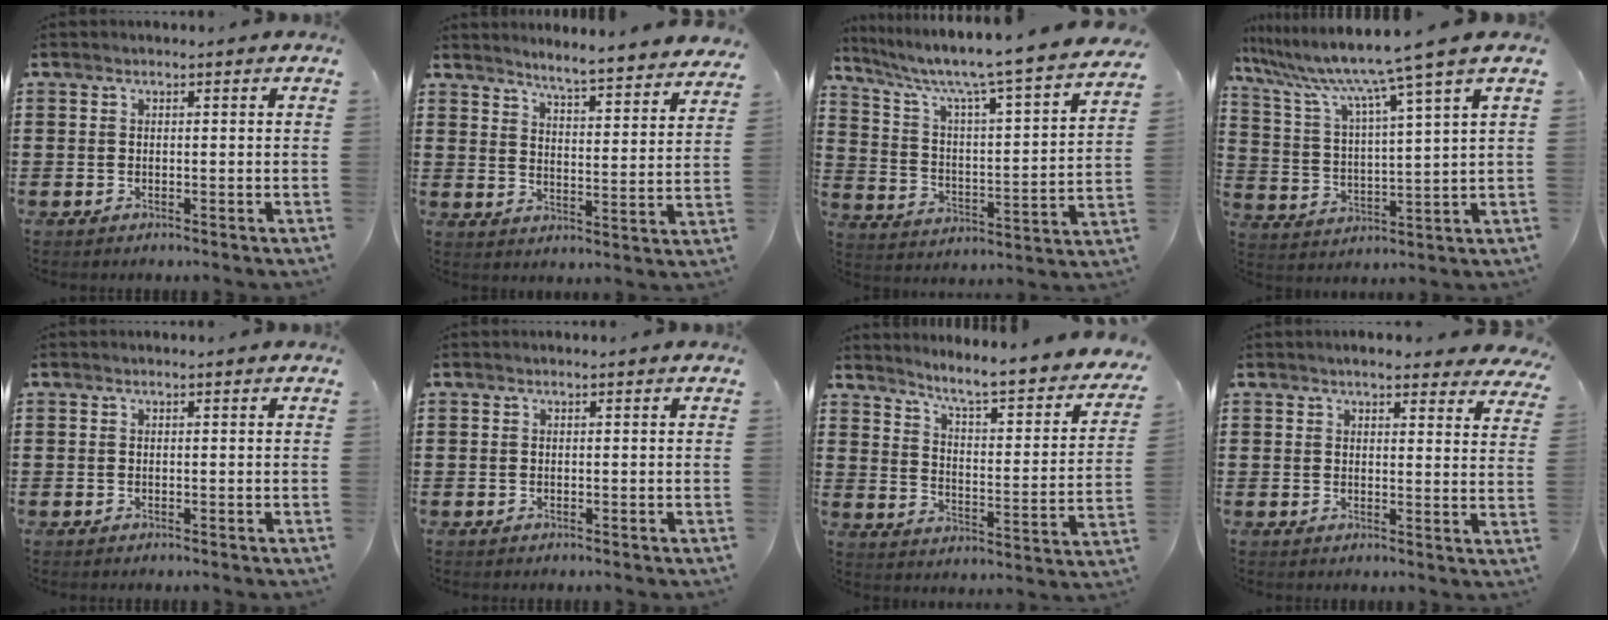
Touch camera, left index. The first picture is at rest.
{"total": 4.5, "force": [4.3, -1.0, 0.6], "torque": [-0.034, -0.039, 0.069]}
{"total": 6.3, "force": [5.2, -0.2, 3.5], "torque": [-0.093, -0.054, 0.076]}
{"total": 9.3, "force": [7.3, -1.2, 5.5], "torque": [-0.138, -0.049, 0.111]}
{"total": 0.0}
{"total": 0.0}
{"total": 5.5, "force": [4.7, -0.4, 2.9], "torque": [-0.070, -0.046, 0.065]}
{"total": 4.1, "force": [3.8, 0.3, 1.5], "torque": [-0.033, -0.011, 0.068]}